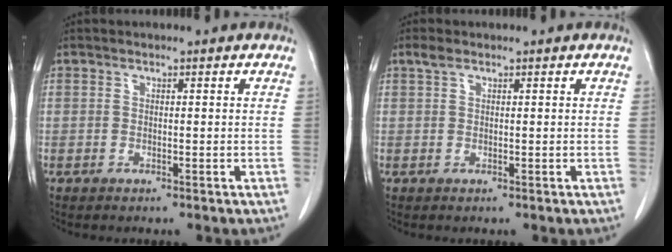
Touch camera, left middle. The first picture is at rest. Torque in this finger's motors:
{"motor_torque": [0.65, -0.37, -0.03, 0.00]}